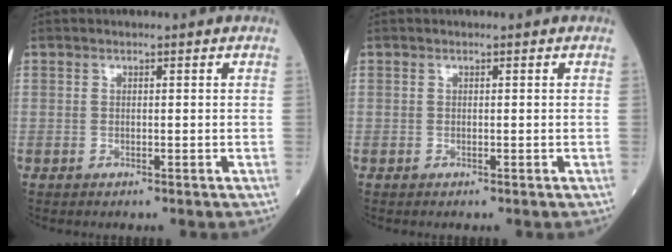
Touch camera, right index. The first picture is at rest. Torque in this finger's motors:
{"motor_torque": [-0.09, -0.05, 0.02, -0.02]}